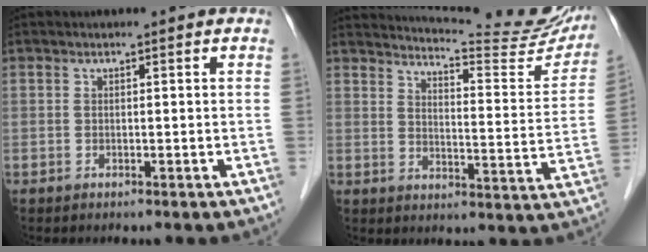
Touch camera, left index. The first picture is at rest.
{"total": 18.4, "force": [17.5, 1.5, 5.5], "torque": [-0.079, -0.077, 0.205]}